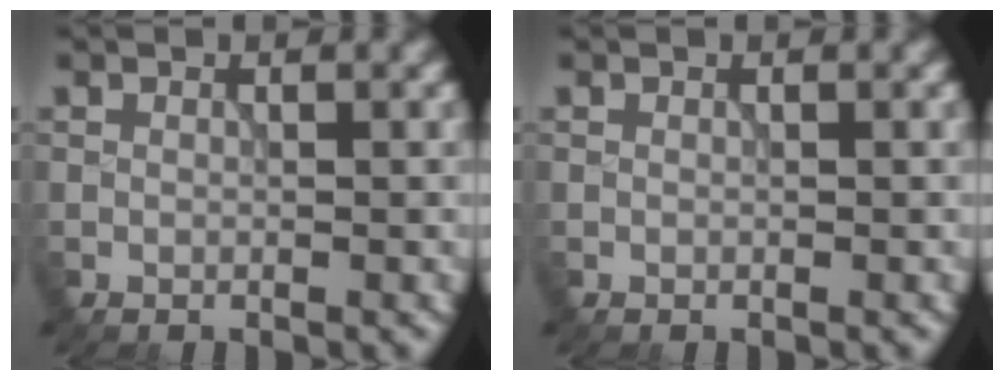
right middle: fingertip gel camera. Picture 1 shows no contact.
{"total": 0.0}